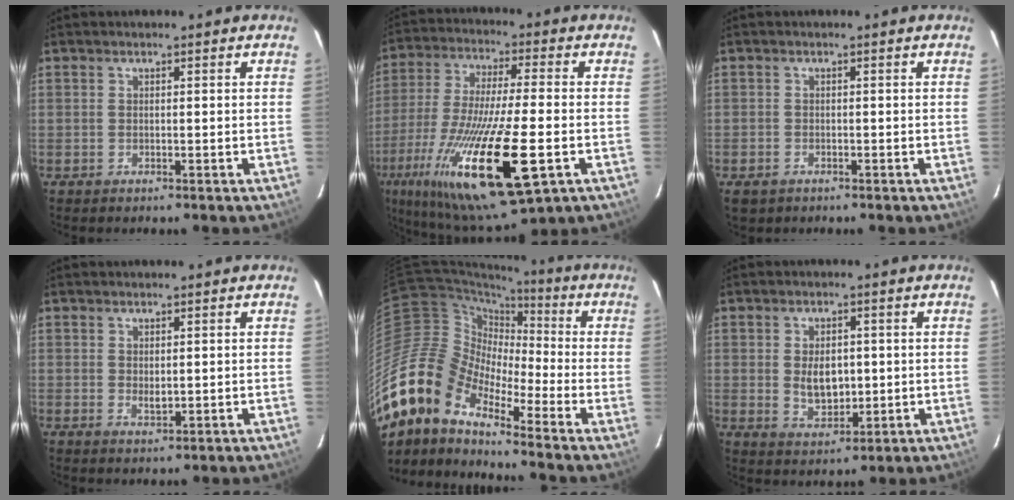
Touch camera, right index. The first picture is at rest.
{"total": 25.5, "force": [-10.3, 5.9, 22.6], "torque": [-0.449, -0.074, -0.184]}
{"total": 2.8, "force": [-1.5, 2.0, 1.1], "torque": [-0.027, -0.005, -0.020]}
{"total": 1.8, "force": [0.2, 1.1, 1.5], "torque": [-0.025, -0.002, 0.005]}
{"total": 20.5, "force": [-13.5, 8.9, 12.6], "torque": [-0.224, -0.037, -0.265]}
{"total": 6.7, "force": [0.2, 4.3, 5.2], "torque": [-0.092, -0.003, 0.013]}